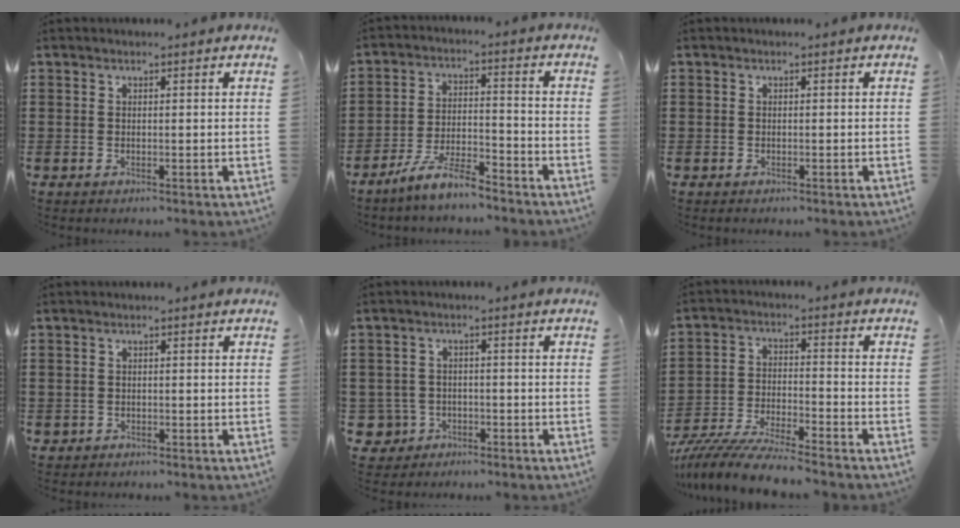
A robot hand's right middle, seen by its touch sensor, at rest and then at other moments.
{"total": 6.7, "force": [-5.7, 0.7, 3.4], "torque": [-0.079, -0.004, -0.112]}
{"total": 0.7, "force": [-0.2, 0.7, 0.0], "torque": [-0.001, 0.004, -0.006]}
{"total": 0.7, "force": [-0.6, 0.4, 0.0], "torque": [-0.001, 0.002, -0.014]}
{"total": 3.4, "force": [-2.0, 2.6, 0.8], "torque": [-0.038, -0.001, -0.046]}
{"total": 7.7, "force": [-7.4, 0.0, 2.2], "torque": [-0.044, 0.001, -0.146]}